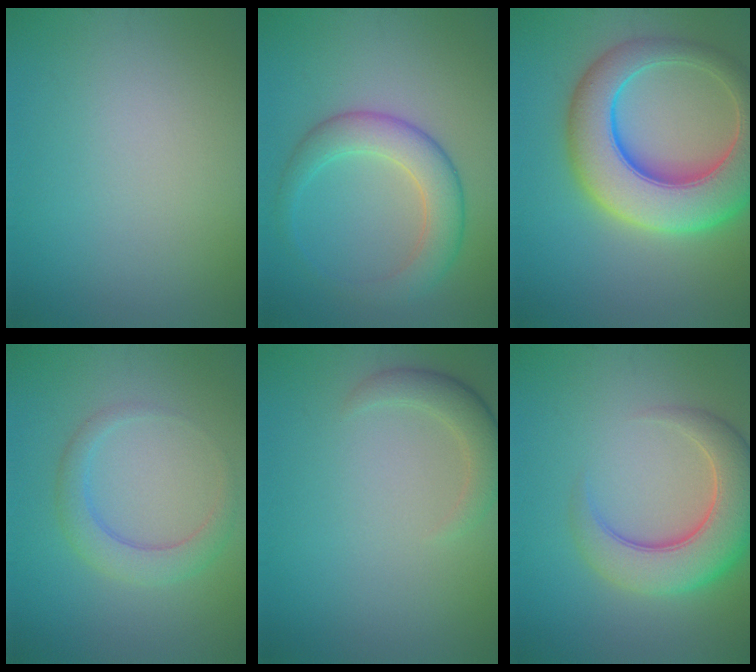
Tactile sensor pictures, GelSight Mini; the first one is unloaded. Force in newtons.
{"total": 4.8, "press": 4.8, "slide": 0.1}
{"total": 11.0, "press": 11.0, "slide": 0.3}
{"total": 2.8, "press": 2.8, "slide": 0.1}
{"total": 2.6, "press": 2.6, "slide": 0.1}
{"total": 6.9, "press": 6.9, "slide": 0.6}